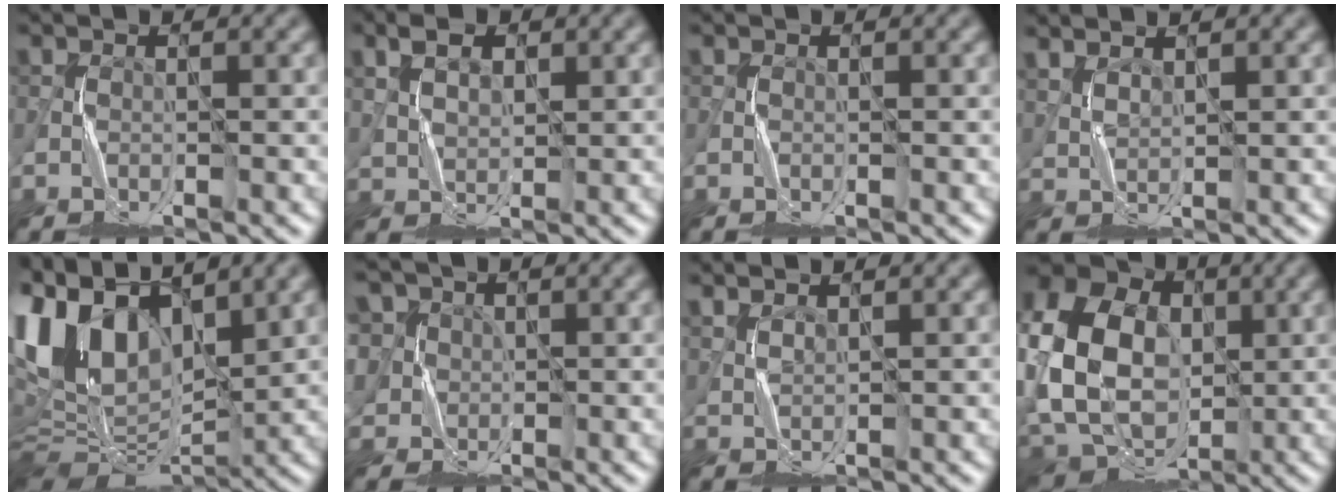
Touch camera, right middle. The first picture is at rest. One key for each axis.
{"total": 3.2, "fx": 1.5, "fy": 2.0, "fz": 2.1, "tx": -0.043, "ty": 0.003, "tz": 0.030}
{"total": 0.0}
{"total": 2.7, "fx": 2.2, "fy": 0.8, "fz": 1.4, "tx": -0.029, "ty": 0.008, "tz": 0.033}
{"total": 16.1, "fx": 5.8, "fy": 8.9, "fz": 12.0, "tx": -0.264, "ty": 0.028, "tz": 0.094}
{"total": 5.4, "fx": 2.1, "fy": 4.7, "fz": 1.5, "tx": -0.039, "ty": 0.013, "tz": 0.035}
{"total": 2.4, "fx": 1.9, "fy": 0.7, "fz": 1.2, "tx": -0.026, "ty": 0.008, "tz": 0.027}
{"total": 17.1, "fx": 0.8, "fy": 13.3, "fz": 10.8, "tx": -0.252, "ty": 0.023, "tz": 0.001}